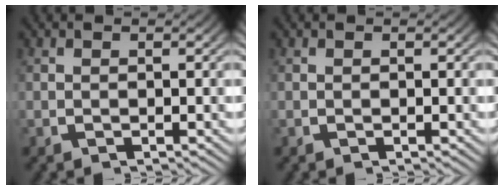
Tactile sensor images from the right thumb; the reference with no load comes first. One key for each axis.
{"total": 0.0}